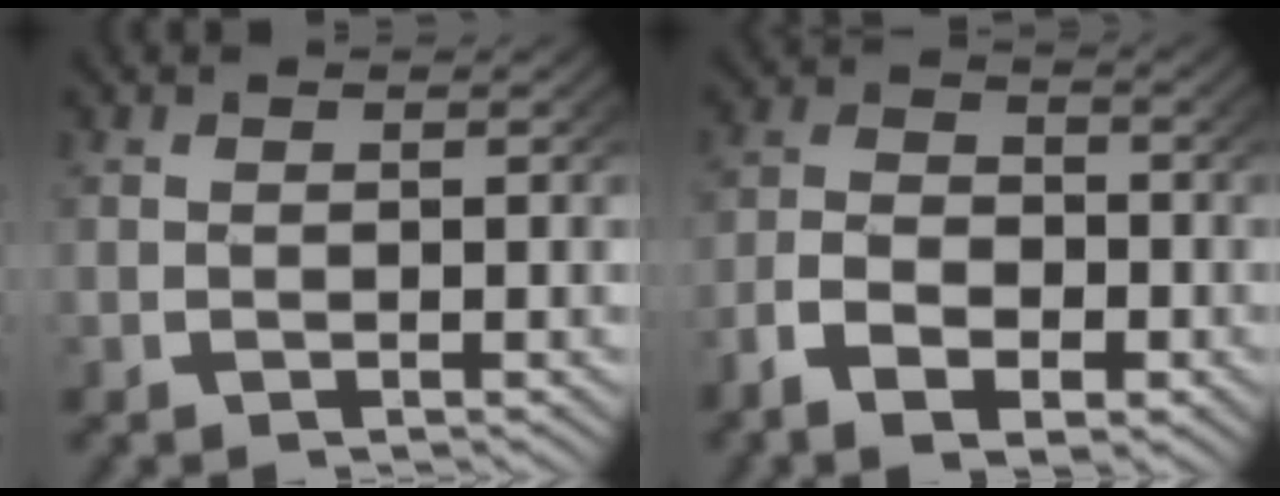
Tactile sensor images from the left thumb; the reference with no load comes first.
{"total": 4.9, "force": [-1.9, 3.1, 3.3], "torque": [-0.055, -0.013, -0.036]}